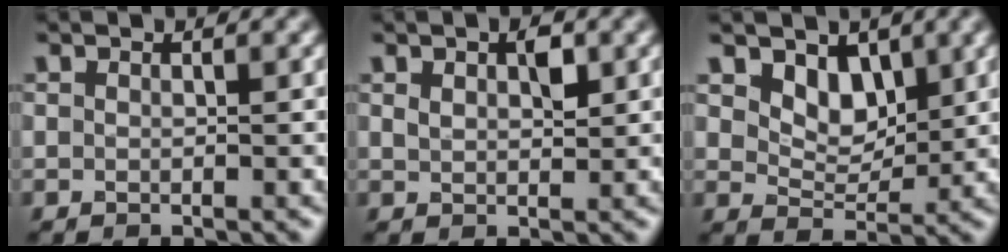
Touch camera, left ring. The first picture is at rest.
{"total": 2.1, "force": [0.8, 1.1, 1.6], "torque": [-0.028, 0.002, 0.016]}
{"total": 3.6, "force": [2.1, 2.3, 1.8], "torque": [-0.045, -0.020, 0.037]}